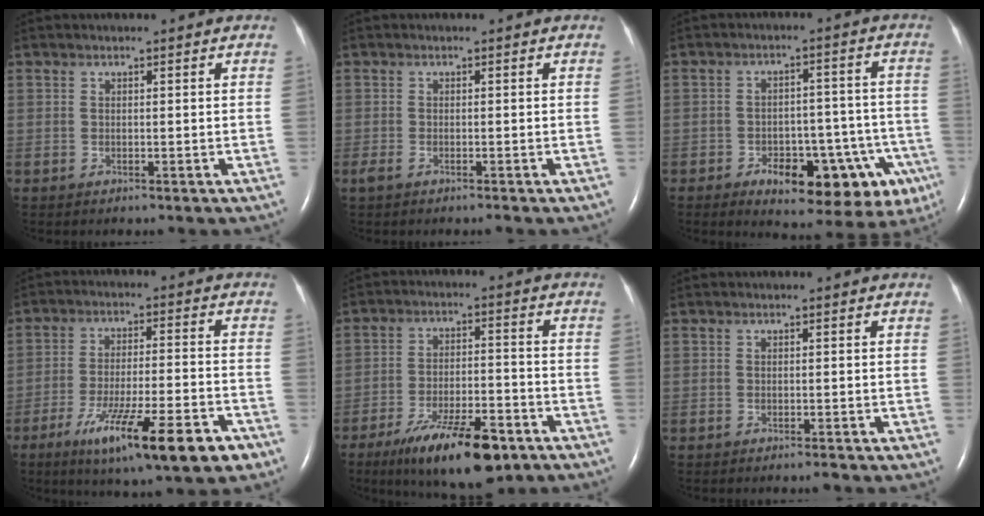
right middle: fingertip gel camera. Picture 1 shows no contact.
{"total": 1.5, "force": [-1.0, 0.3, 1.1], "torque": [-0.028, -0.005, -0.019]}
{"total": 15.4, "force": [-8.1, 6.8, 11.2], "torque": [-0.083, 0.034, -0.098]}
{"total": 15.3, "force": [-8.7, 1.8, 12.5], "torque": [-0.181, -0.026, -0.134]}
{"total": 13.7, "force": [-8.7, 3.5, 10.0], "torque": [-0.165, -0.016, -0.140]}
{"total": 0.6, "force": [-0.5, -0.1, 0.3], "torque": [-0.008, -0.001, -0.008]}